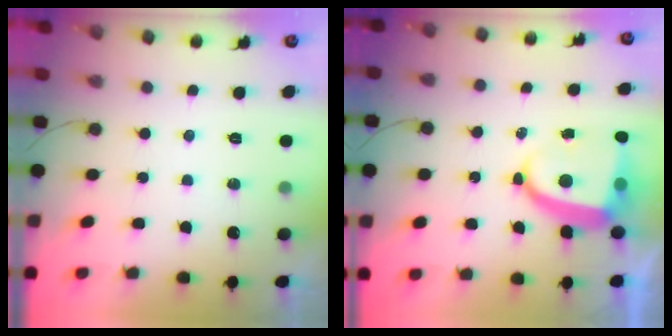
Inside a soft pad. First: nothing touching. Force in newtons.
{"total": 9.5, "press": 9.4, "slide": 1.2}